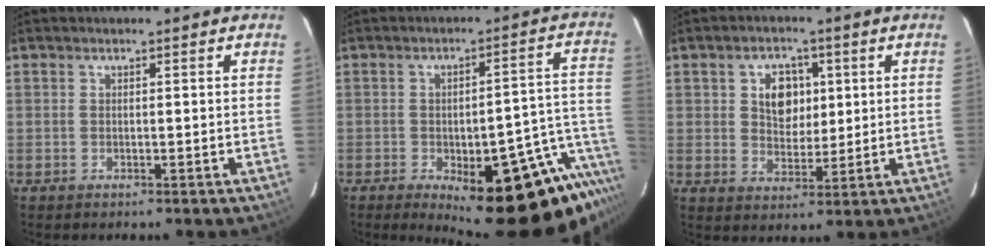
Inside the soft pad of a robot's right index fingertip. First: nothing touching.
{"total": 22.9, "force": [-14.6, 6.7, 16.3], "torque": [-0.168, 0.002, -0.178]}
{"total": 7.1, "force": [1.9, 5.3, 4.4], "torque": [-0.074, 0.014, 0.038]}